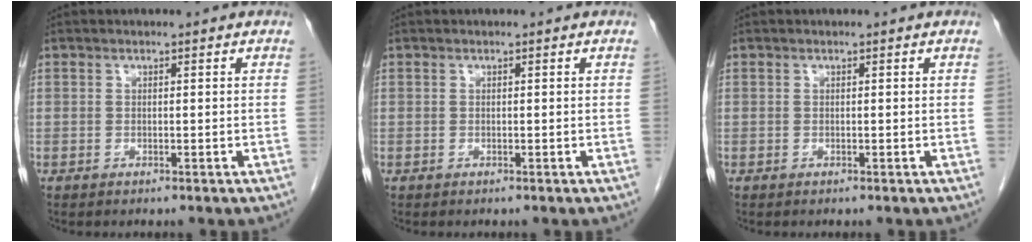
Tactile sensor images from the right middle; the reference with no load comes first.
{"total": 0.0}
{"total": 0.0}